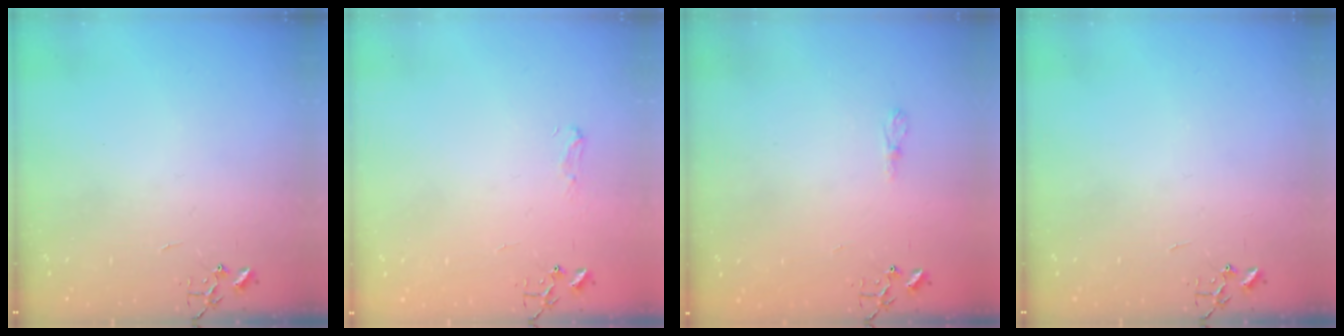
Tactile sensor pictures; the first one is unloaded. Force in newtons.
{"total": 5.1, "press": 5.0, "slide": 0.7}
{"total": 3.8, "press": 3.7, "slide": 0.6}
{"total": 0.0}